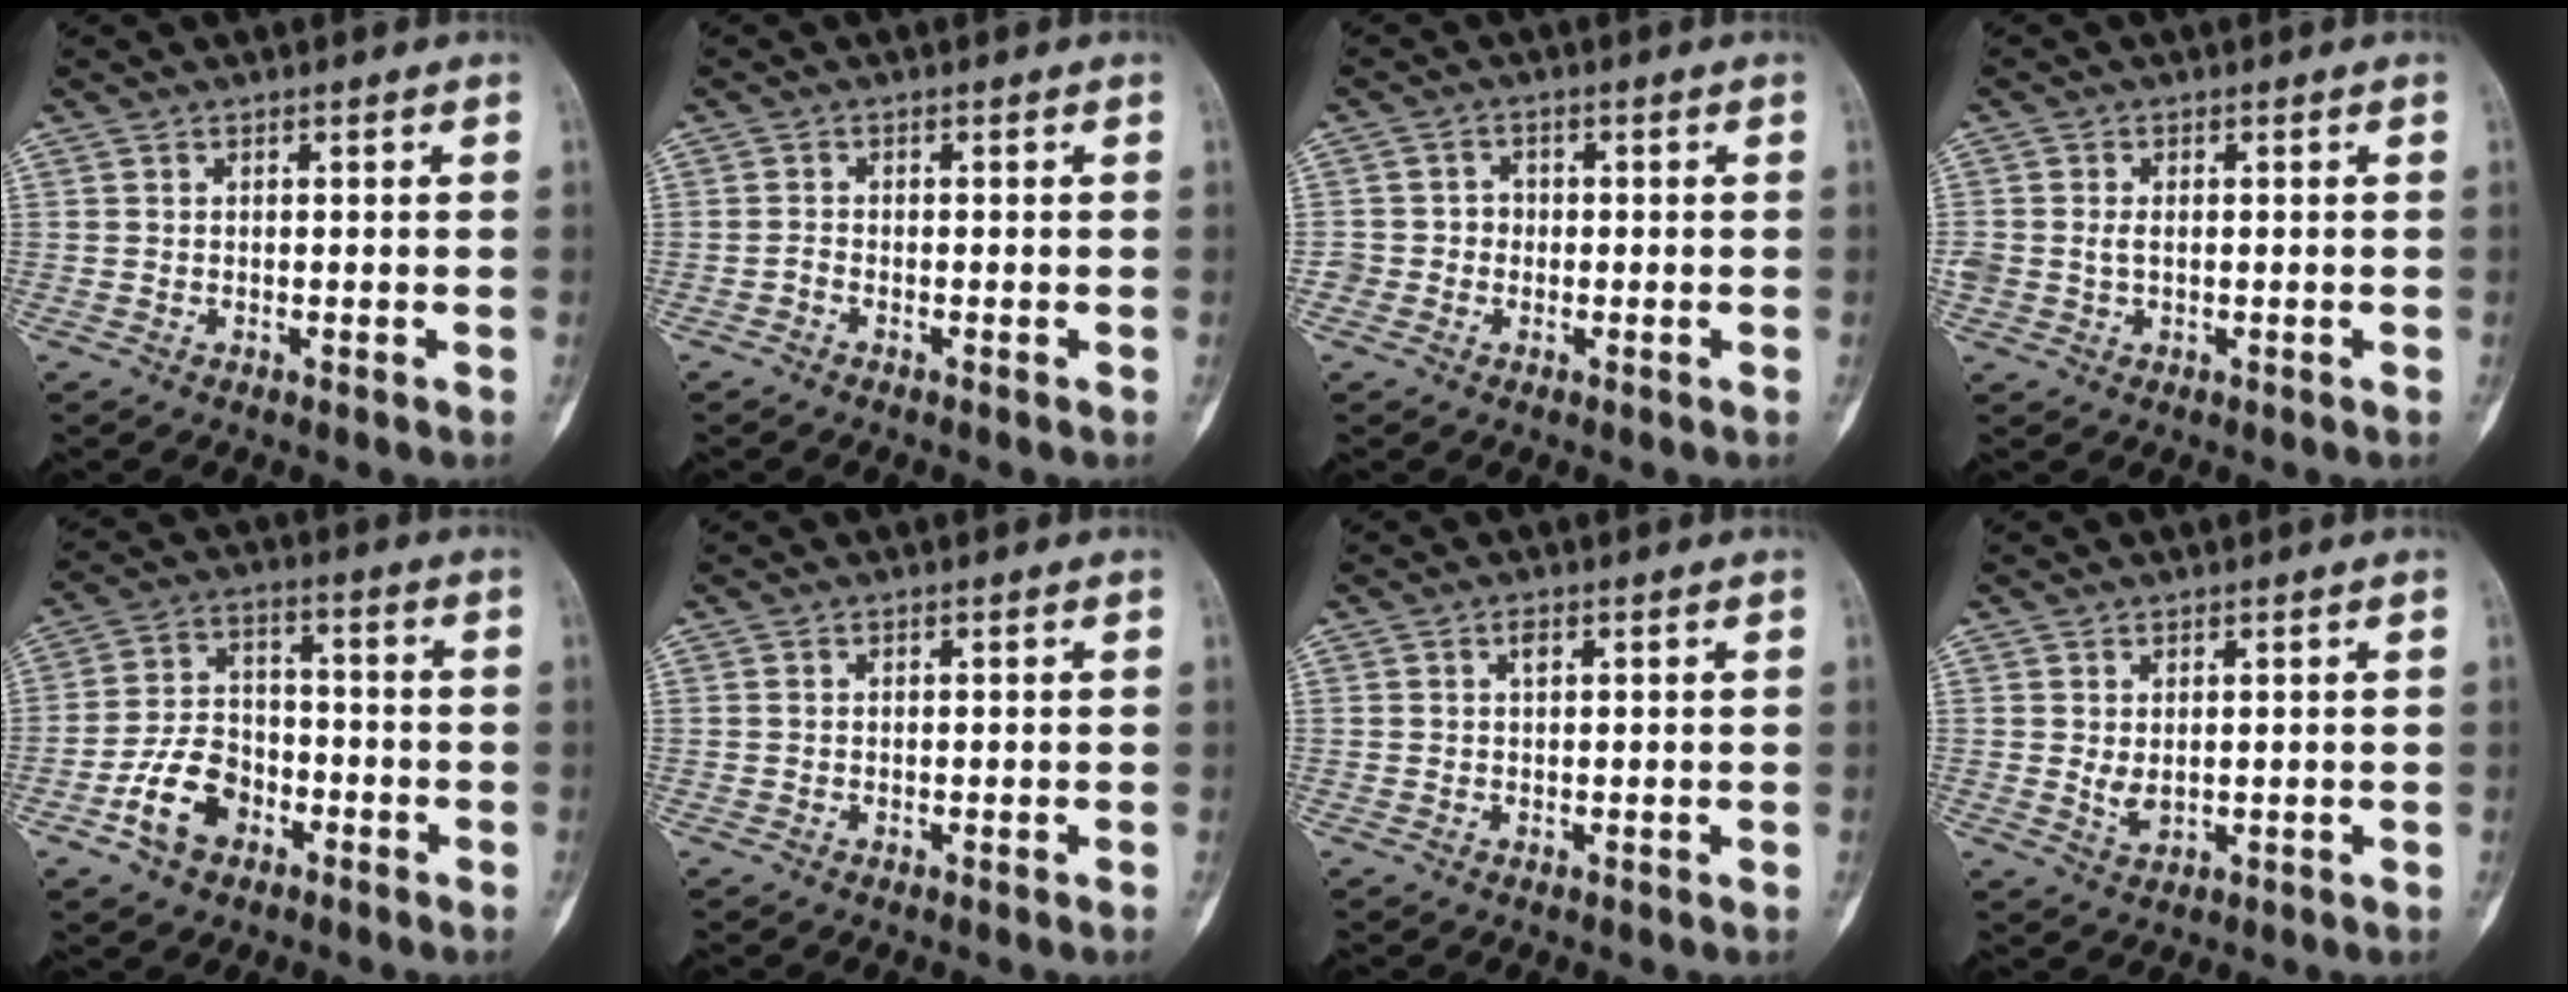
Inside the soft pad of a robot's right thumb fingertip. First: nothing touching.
{"total": 0.8, "force": [-0.7, 0.2, 0.4], "torque": [-0.010, 0.002, -0.017]}
{"total": 2.9, "force": [-0.7, 2.7, 0.4], "torque": [0.019, 0.013, -0.020]}
{"total": 2.3, "force": [0.0, 1.7, 1.6], "torque": [-0.031, 0.001, 0.004]}
{"total": 10.2, "force": [-4.8, 7.0, 5.6], "torque": [-0.082, 0.036, -0.087]}
{"total": 0.0}
{"total": 1.1, "force": [0.4, 0.6, 0.8], "torque": [-0.009, 0.002, 0.005]}
{"total": 2.4, "force": [0.4, 1.4, 1.9], "torque": [-0.030, -0.008, 0.014]}